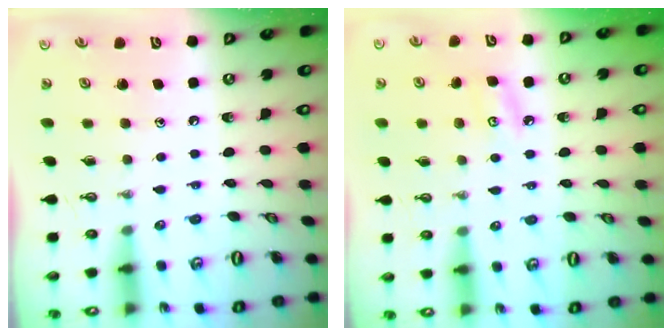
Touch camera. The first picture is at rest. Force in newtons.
{"total": 5.4, "press": 5.4, "slide": 0.5}